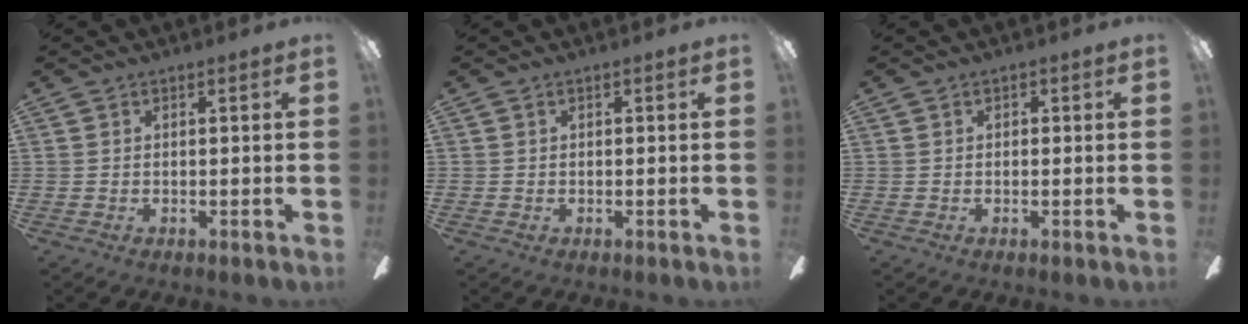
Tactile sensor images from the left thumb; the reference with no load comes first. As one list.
[{"total": 0.0}, {"total": 0.5, "force": [-0.1, 0.5, 0.2], "torque": [-0.004, 0.003, -0.002]}]